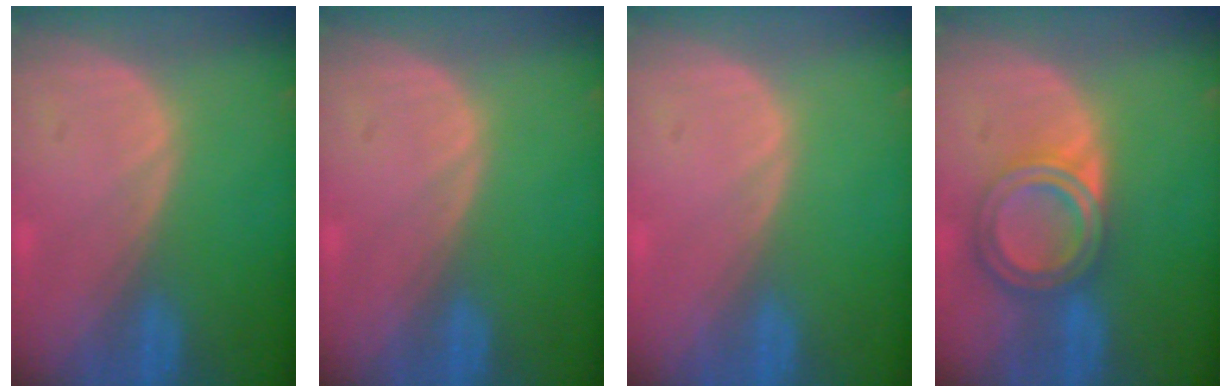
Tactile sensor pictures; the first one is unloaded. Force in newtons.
{"total": 0.0}
{"total": 0.0}
{"total": 6.8, "press": 6.0, "slide": 3.2}